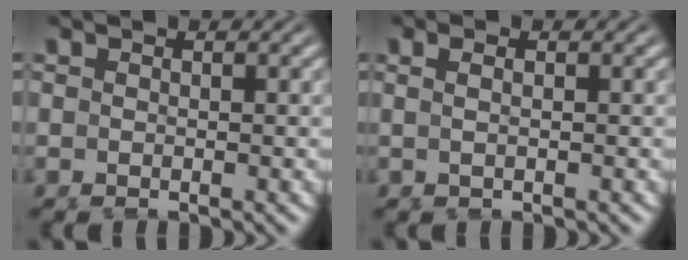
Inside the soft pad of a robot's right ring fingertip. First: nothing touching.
{"total": 0.9, "force": [0.0, 0.0, 0.9], "torque": [-0.014, 0.002, 0.000]}